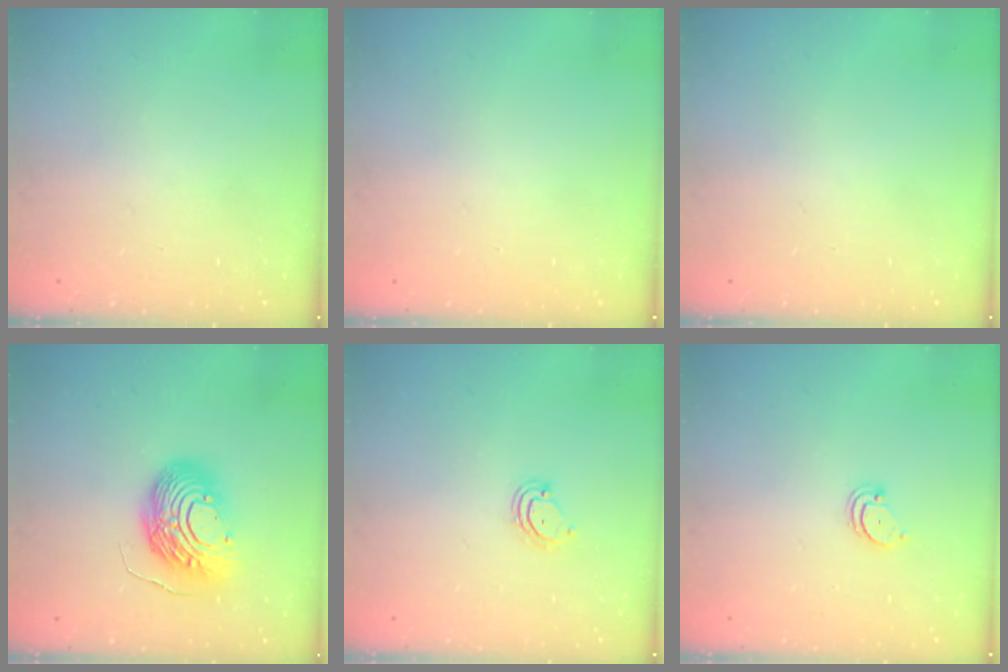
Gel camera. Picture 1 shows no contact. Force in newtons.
{"total": 0.0}
{"total": 0.0}
{"total": 15.7, "press": 15.7, "slide": 1.3}
{"total": 4.2, "press": 4.1, "slide": 0.5}
{"total": 1.8, "press": 1.8, "slide": 0.2}